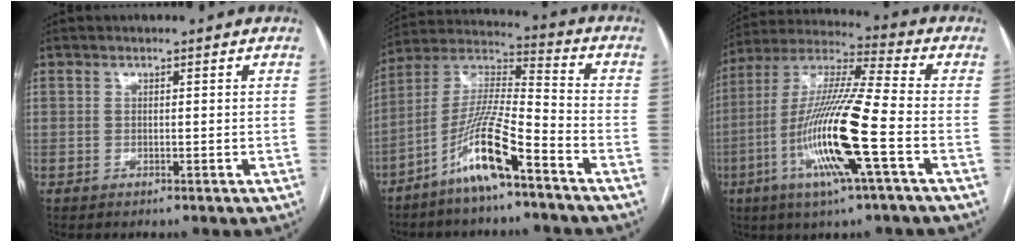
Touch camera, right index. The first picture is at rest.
{"total": 12.3, "force": [-7.3, 0.9, 9.9], "torque": [-0.201, -0.005, -0.146]}
{"total": 17.3, "force": [-5.4, 0.2, 16.4], "torque": [-0.330, -0.011, -0.107]}